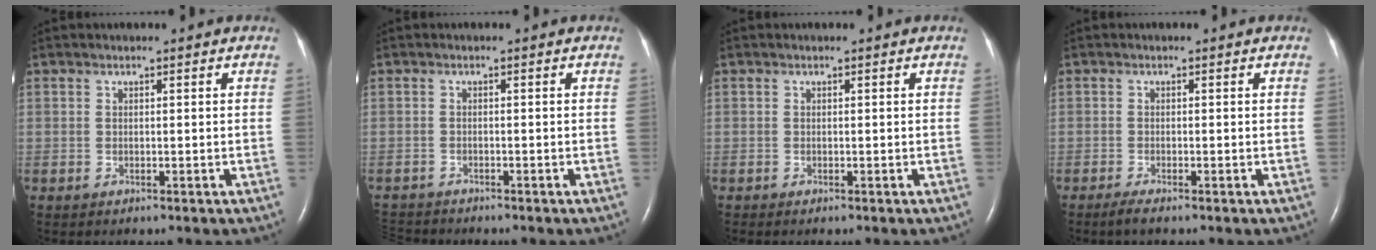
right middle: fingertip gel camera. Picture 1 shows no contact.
{"total": 3.3, "force": [-3.2, 0.8, 0.1], "torque": [-0.002, -0.012, -0.055]}
{"total": 0.0}
{"total": 1.5, "force": [-1.2, 0.0, 1.0], "torque": [-0.029, -0.006, -0.025]}